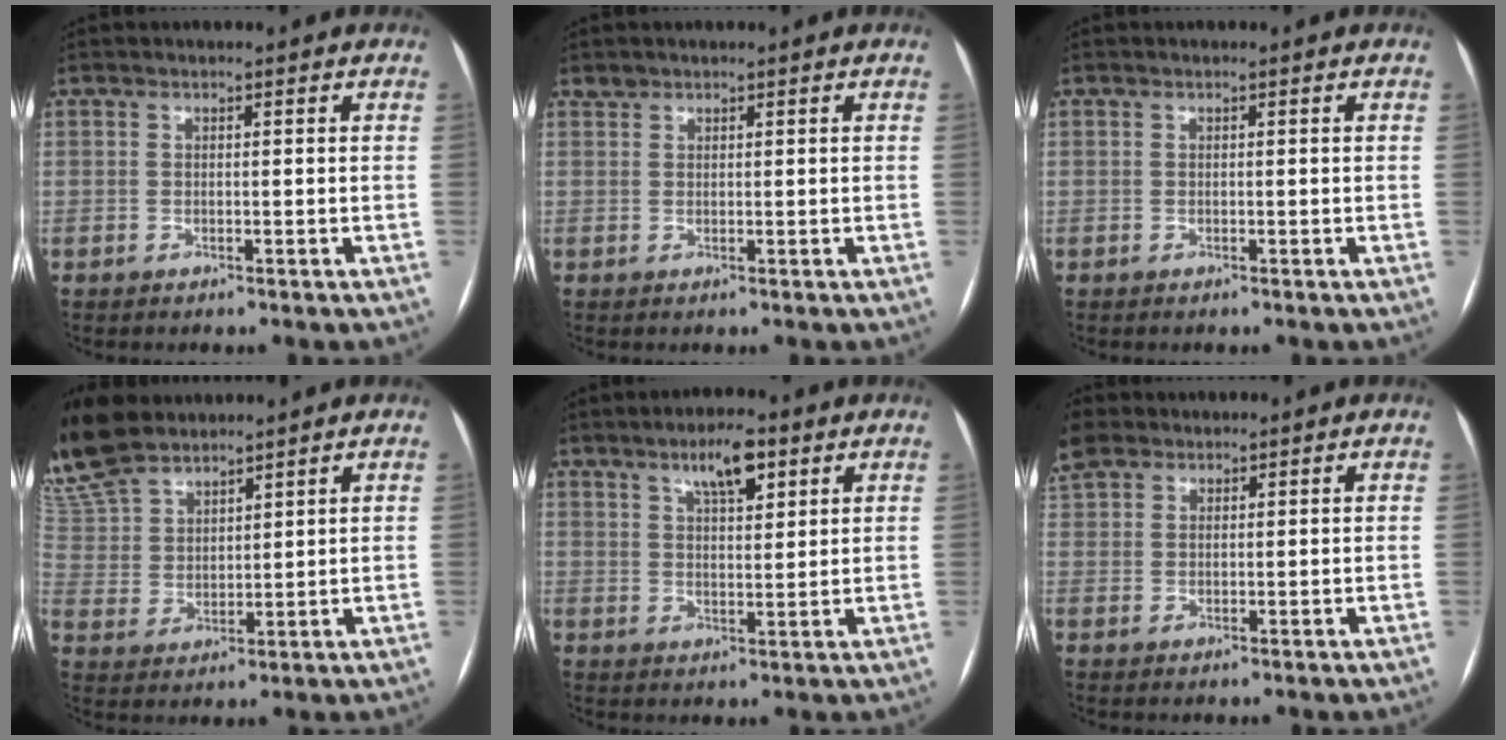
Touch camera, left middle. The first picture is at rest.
{"total": 0.9, "force": [0.7, 0.5, -0.1], "torque": [0.004, 0.006, 0.012]}
{"total": 0.0}
{"total": 14.2, "force": [12.7, 4.1, 4.7], "torque": [-0.147, 0.014, 0.266]}
{"total": 6.4, "force": [3.9, 1.9, 4.8], "torque": [-0.082, 0.006, 0.063]}
{"total": 4.8, "force": [3.9, 2.5, 1.3], "torque": [-0.064, 0.017, 0.089]}